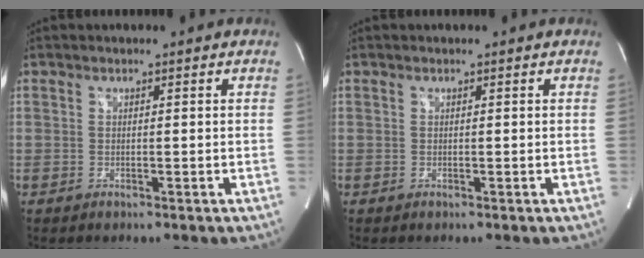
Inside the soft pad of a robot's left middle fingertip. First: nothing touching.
{"total": 0.0}